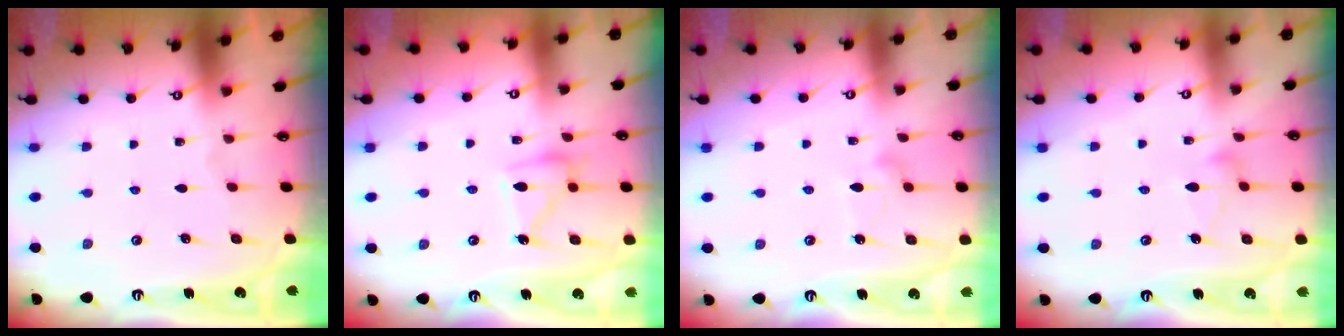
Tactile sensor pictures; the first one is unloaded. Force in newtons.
{"total": 11.6, "press": 11.5, "slide": 0.8}
{"total": 9.9, "press": 9.9, "slide": 0.4}
{"total": 6.2, "press": 6.2, "slide": 0.3}